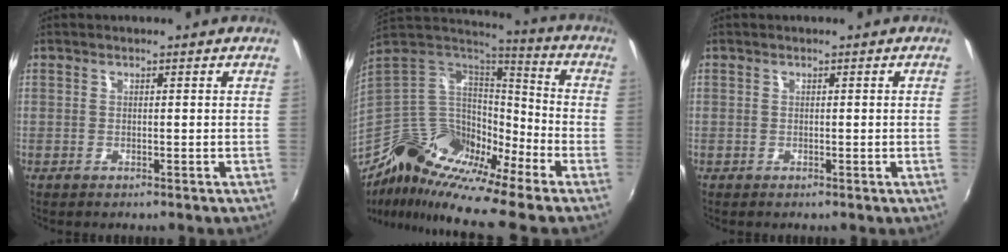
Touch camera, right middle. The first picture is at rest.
{"total": 15.6, "force": [-10.3, 3.8, 11.1], "torque": [-0.185, -0.011, -0.210]}
{"total": 0.5, "force": [0.1, -0.3, 0.4], "torque": [-0.002, -0.002, 0.000]}